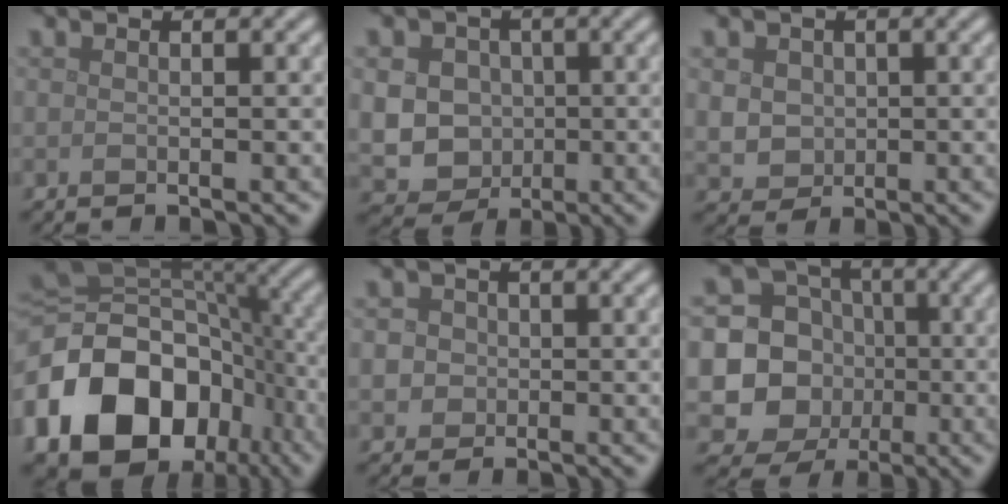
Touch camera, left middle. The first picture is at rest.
{"total": 9.1, "force": [0.2, 8.4, 3.6], "torque": [-0.072, 0.018, -0.020]}
{"total": 2.9, "force": [0.4, 2.6, 1.2], "torque": [-0.030, 0.000, 0.011]}
{"total": 18.2, "force": [-6.1, 13.8, 10.2], "torque": [-0.233, -0.023, -0.103]}
{"total": 3.6, "force": [0.5, 3.3, 1.4], "torque": [-0.010, 0.024, -0.005]}
{"total": 10.1, "force": [-1.3, 9.5, 2.9], "torque": [-0.052, 0.006, -0.043]}